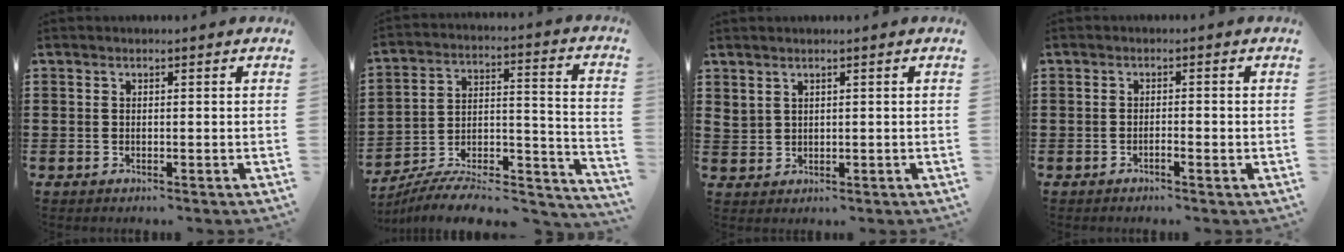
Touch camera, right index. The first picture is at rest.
{"total": 9.1, "force": [-8.3, 1.6, 3.4], "torque": [-0.041, 0.010, -0.160]}
{"total": 1.7, "force": [1.4, 0.9, 0.4], "torque": [-0.013, 0.002, 0.028]}
{"total": 1.2, "force": [-0.7, 0.1, 0.9], "torque": [-0.016, -0.004, -0.013]}